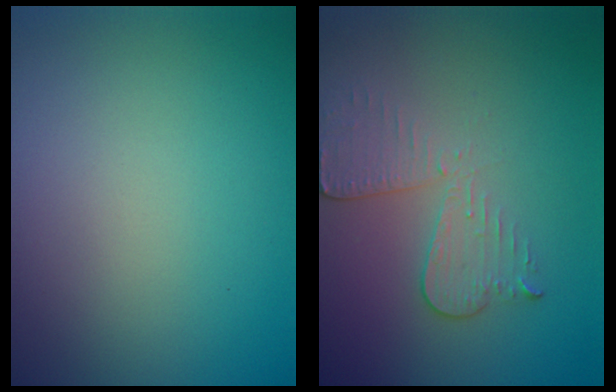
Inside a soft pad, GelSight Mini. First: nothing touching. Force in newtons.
{"total": 3.1, "press": 2.7, "slide": 1.4}